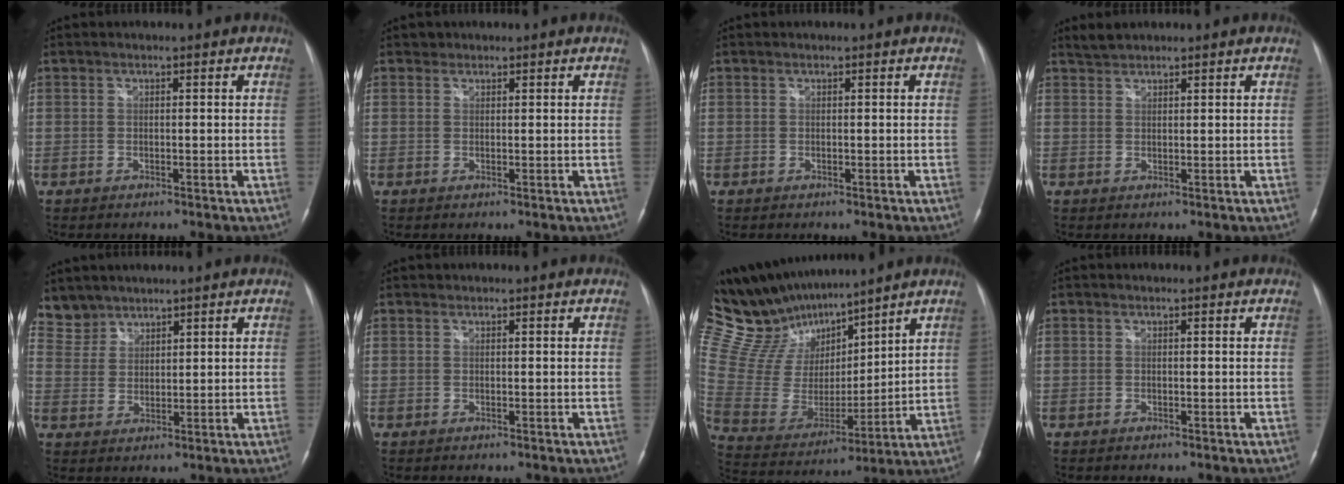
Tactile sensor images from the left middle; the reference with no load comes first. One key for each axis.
{"total": 0.8, "fx": 0.6, "fy": 0.5, "fz": -0.1, "tx": 0.002, "ty": 0.002, "tz": 0.006}
{"total": 0.0}
{"total": 1.8, "fx": 1.7, "fy": 0.4, "fz": 0.4, "tx": -0.013, "ty": 0.008, "tz": 0.035}
{"total": 4.6, "fx": 4.1, "fy": 1.9, "fz": -0.6, "tx": 0.014, "ty": 0.008, "tz": 0.089}
{"total": 0.0}
{"total": 18.1, "fx": 16.3, "fy": 4.2, "fz": 6.8, "tx": -0.141, "ty": 0.005, "tz": 0.314}
{"total": 0.0}